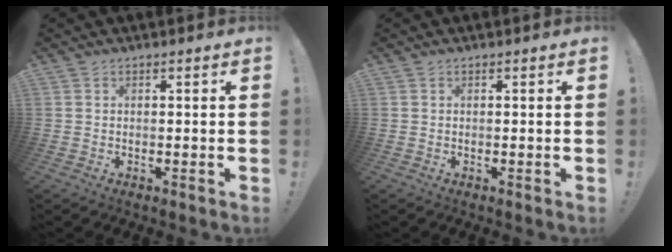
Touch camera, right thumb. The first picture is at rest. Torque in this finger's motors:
{"motor_torque": [0.02, 0.02, 0.00, -0.01, 0.00]}